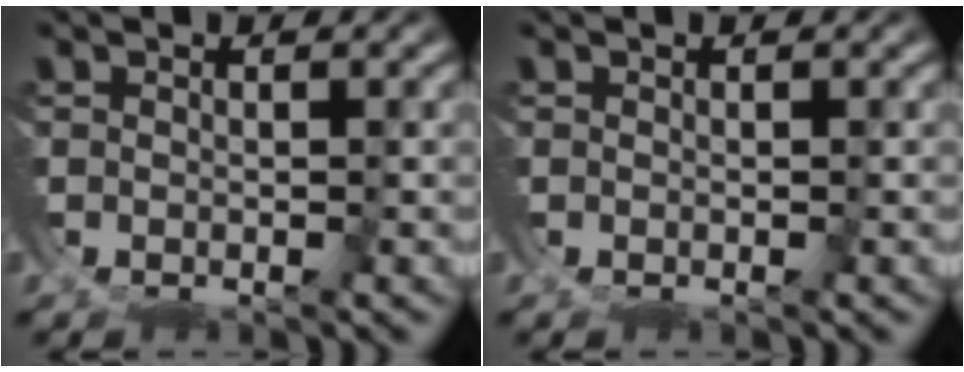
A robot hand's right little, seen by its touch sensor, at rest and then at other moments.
{"total": 0.0}